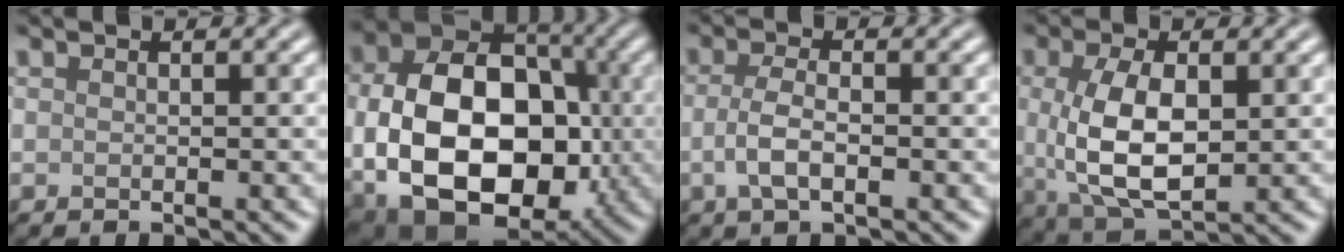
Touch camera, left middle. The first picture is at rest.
{"total": 16.3, "force": [-2.3, 11.3, 11.5], "torque": [-0.194, -0.026, -0.035]}
{"total": 2.9, "force": [-0.7, 1.2, 2.6], "torque": [-0.059, -0.002, -0.015]}
{"total": 7.2, "force": [0.2, 3.6, 6.2], "torque": [-0.138, -0.005, 0.010]}